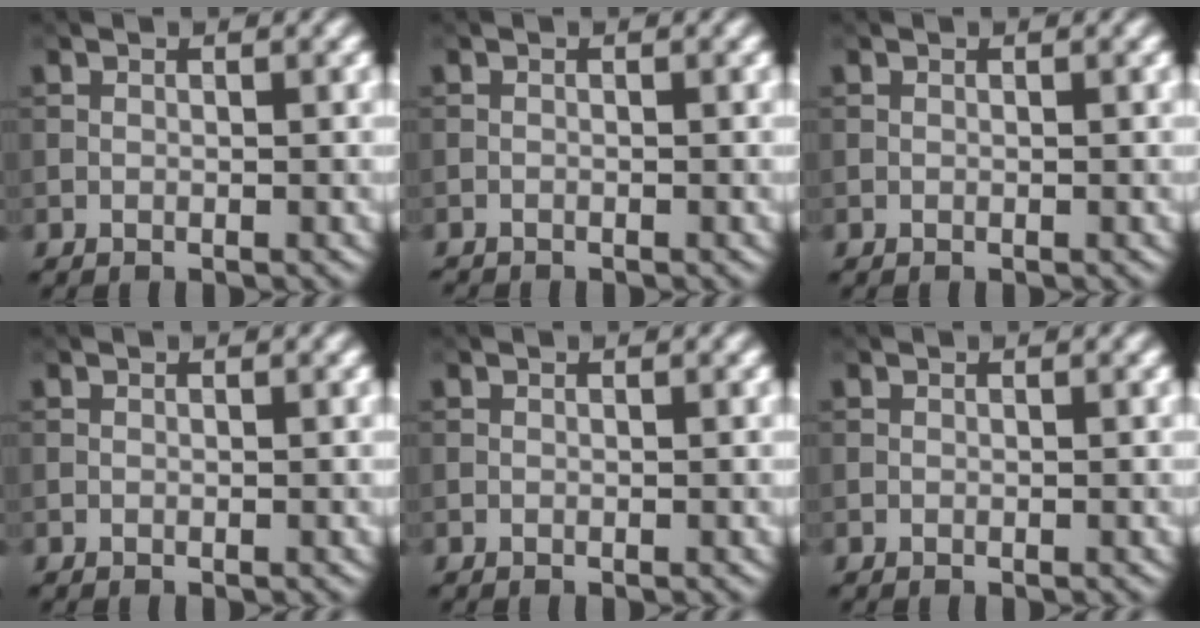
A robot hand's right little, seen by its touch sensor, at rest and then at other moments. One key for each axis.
{"total": 0.7, "fx": -0.6, "fy": 0.0, "fz": -0.1, "tx": 0.003, "ty": -0.003, "tz": -0.015}
{"total": 0.0}
{"total": 0.0}
{"total": 0.0}
{"total": 0.0}